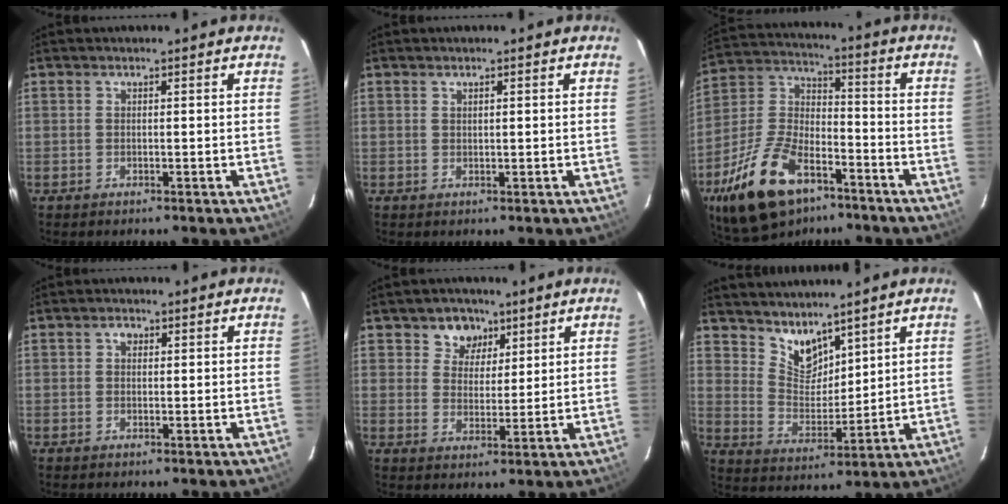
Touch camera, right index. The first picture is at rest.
{"total": 0.7, "force": [0.4, 0.2, 0.5], "torque": [-0.009, 0.003, 0.009]}
{"total": 20.7, "force": [-11.8, 10.6, 13.3], "torque": [-0.278, 0.003, -0.206]}
{"total": 1.4, "force": [0.4, 1.1, 0.6], "torque": [-0.009, 0.007, 0.006]}
{"total": 5.8, "force": [3.4, 4.6, 1.3], "torque": [-0.016, 0.005, 0.058]}
{"total": 7.6, "force": [6.3, 3.4, 2.5], "torque": [-0.036, -0.001, 0.127]}